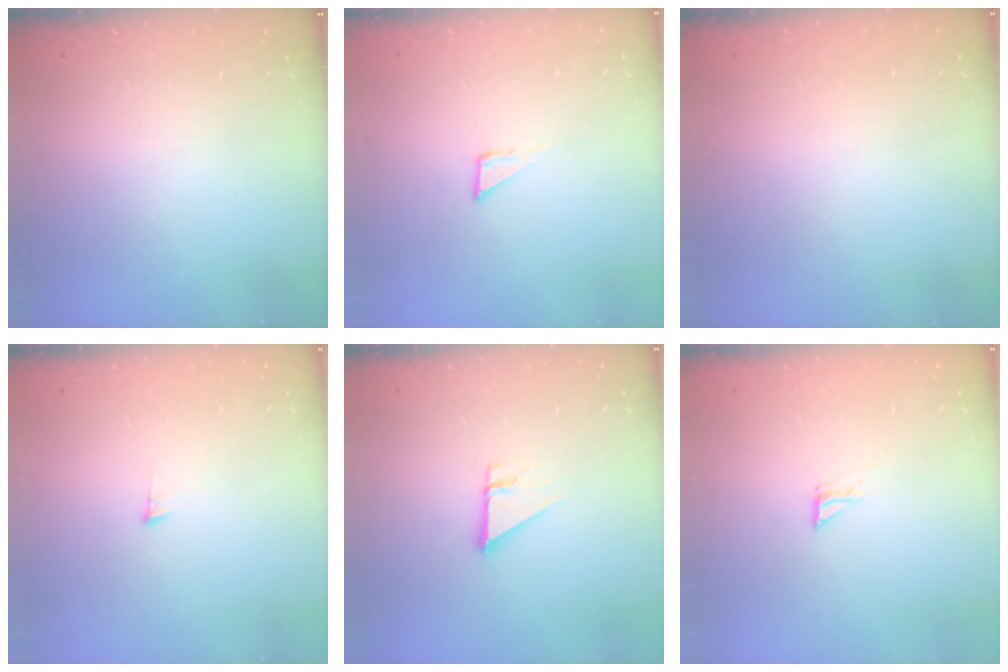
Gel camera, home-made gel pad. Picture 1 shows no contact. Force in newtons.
{"total": 2.8, "press": 2.8, "slide": 0.2}
{"total": 1.5, "press": 1.5, "slide": 0.1}
{"total": 4.5, "press": 4.5, "slide": 0.3}
{"total": 2.7, "press": 2.7, "slide": 0.2}
{"total": 4.2, "press": 4.2, "slide": 0.2}